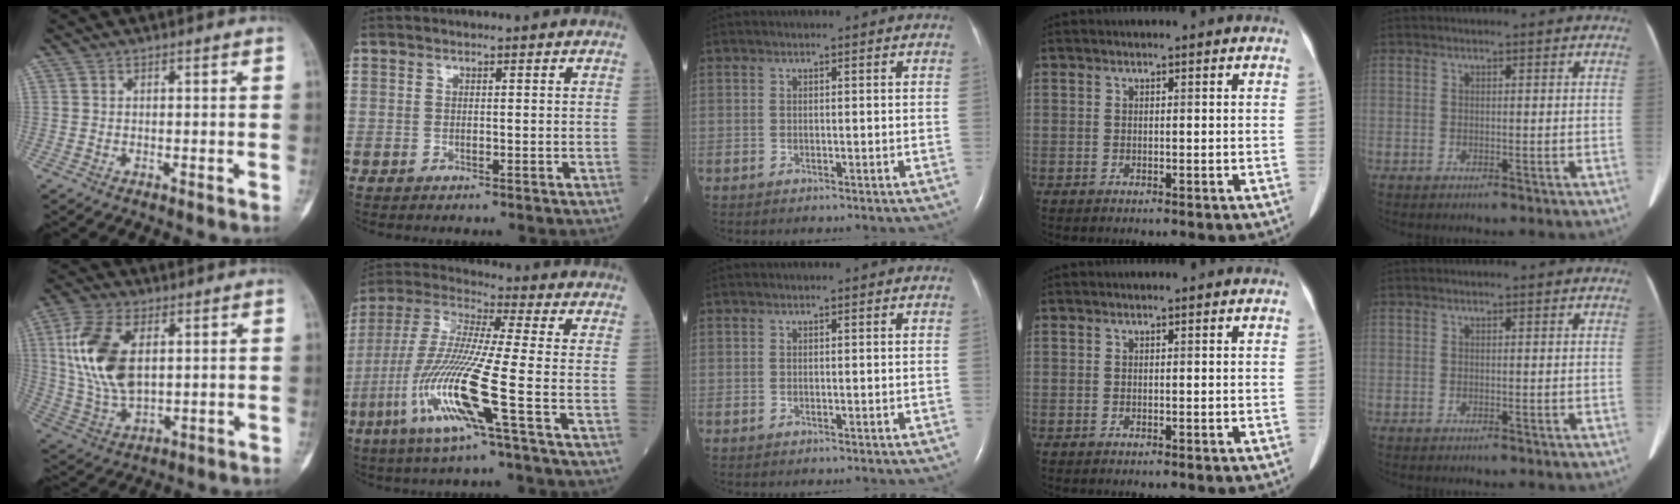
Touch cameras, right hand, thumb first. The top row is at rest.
{"thumb": {"total": 15.4, "force": [3.5, 8.5, 12.4], "torque": [-0.253, -0.008, 0.074]}, "index": {"total": 15.3, "force": [-5.8, -1.1, 14.1], "torque": [-0.306, -0.023, -0.121]}}